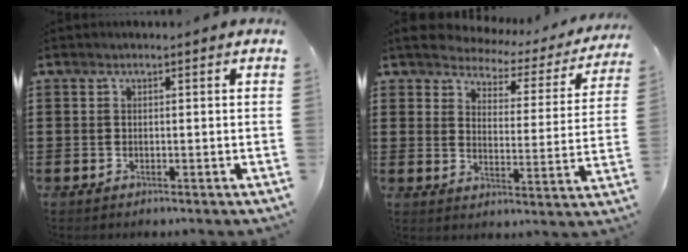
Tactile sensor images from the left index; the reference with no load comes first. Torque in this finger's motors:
{"motor_torque": [2.14, 0.00, 0.14, -0.04]}